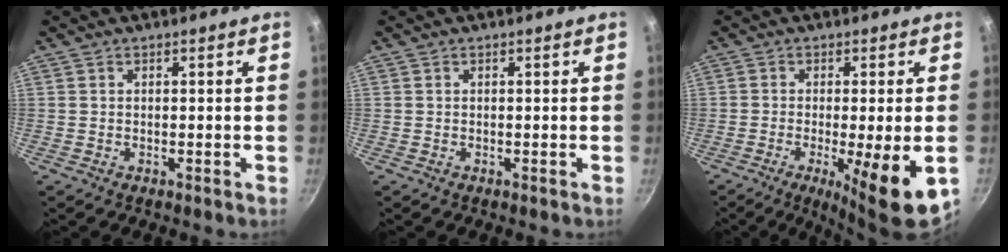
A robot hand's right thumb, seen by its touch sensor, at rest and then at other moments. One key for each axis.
{"total": 0.0}
{"total": 11.4, "fx": -3.3, "fy": 1.9, "fz": 10.8, "tx": -0.166, "ty": -0.007, "tz": -0.043}